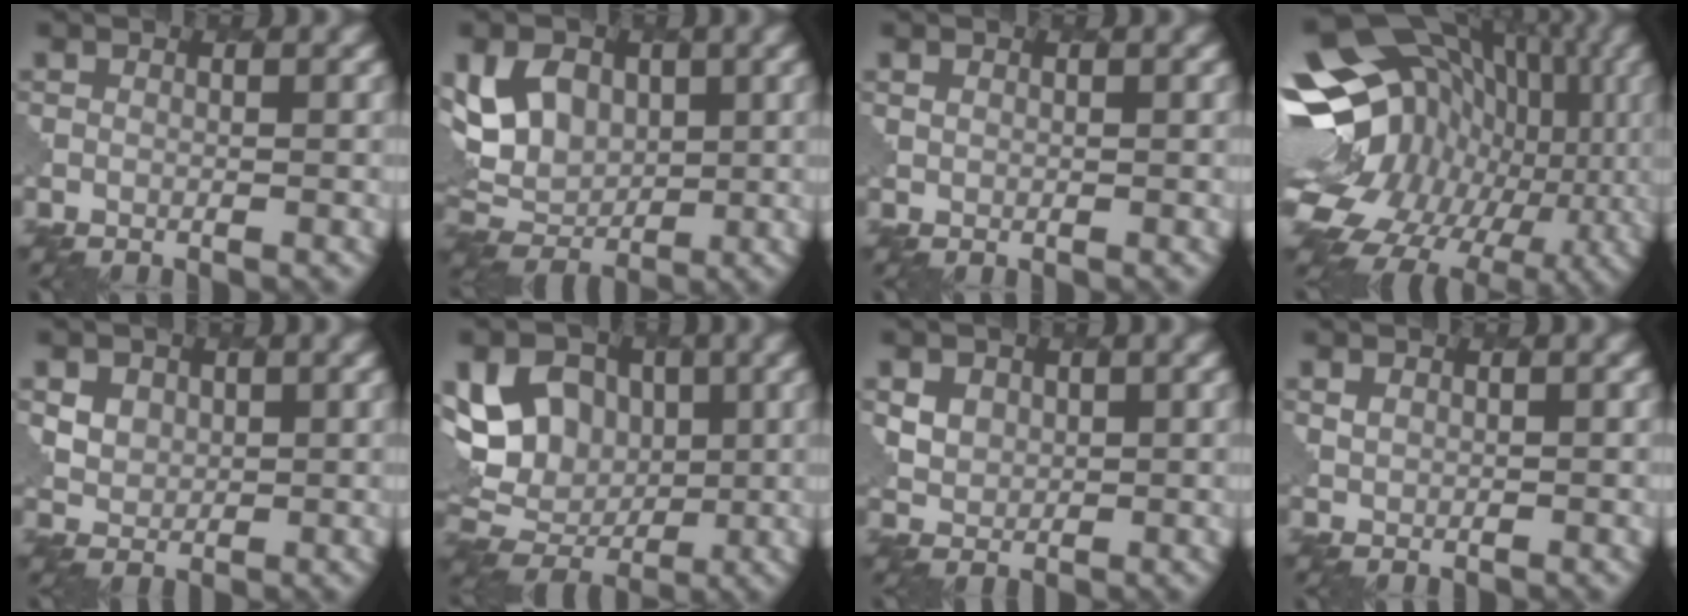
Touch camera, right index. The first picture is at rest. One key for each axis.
{"total": 7.5, "fx": 2.0, "fy": 5.6, "fz": 4.6, "tx": -0.104, "ty": 0.008, "tz": 0.029}
{"total": 0.8, "fx": 0.5, "fy": 0.6, "fz": 0.1, "tx": 0.002, "ty": 0.001, "tz": 0.008}
{"total": 20.4, "fx": -2.5, "fy": 16.9, "fz": 11.1, "tx": -0.195, "ty": -0.009, "tz": -0.038}
{"total": 4.8, "fx": 2.6, "fy": 3.6, "fz": 1.9, "tx": -0.047, "ty": 0.012, "tz": 0.040}
{"total": 10.9, "fx": 2.4, "fy": 8.7, "fz": 6.2, "tx": -0.110, "ty": 0.022, "tz": 0.030}
{"total": 4.0, "fx": 2.1, "fy": 3.1, "fz": 1.5, "tx": -0.039, "ty": 0.010, "tz": 0.036}
{"total": 1.1, "fx": 0.8, "fy": 0.8, "fz": 0.1, "tx": -0.002, "ty": 0.001, "tz": 0.014}